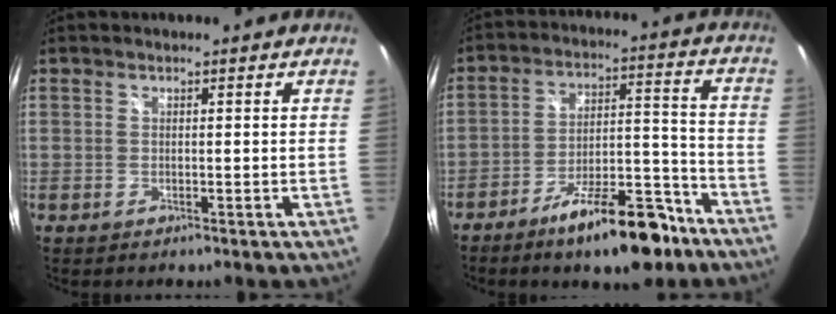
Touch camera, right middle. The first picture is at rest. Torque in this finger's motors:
{"motor_torque": [1.35, -0.79, 0.51, 0.11]}